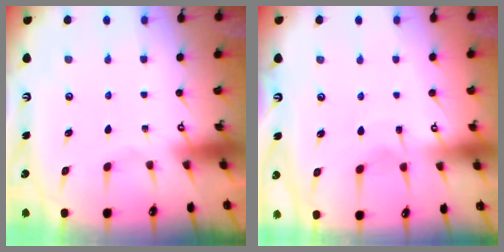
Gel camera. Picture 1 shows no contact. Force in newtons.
{"total": 4.5, "press": 4.5, "slide": 0.4}